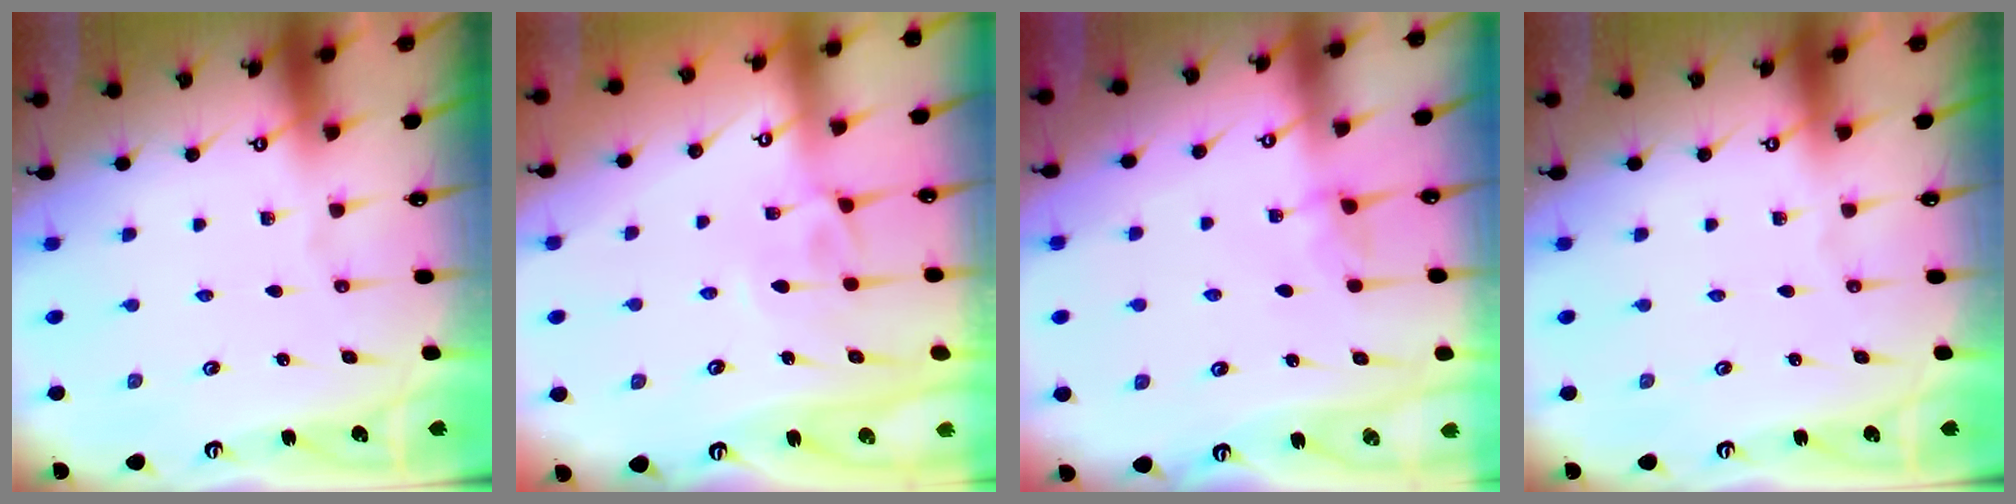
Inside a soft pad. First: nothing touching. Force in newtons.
{"total": 1.6, "press": 1.3, "slide": 1.0}
{"total": 2.8, "press": 2.8, "slide": 0.3}
{"total": 0.0}